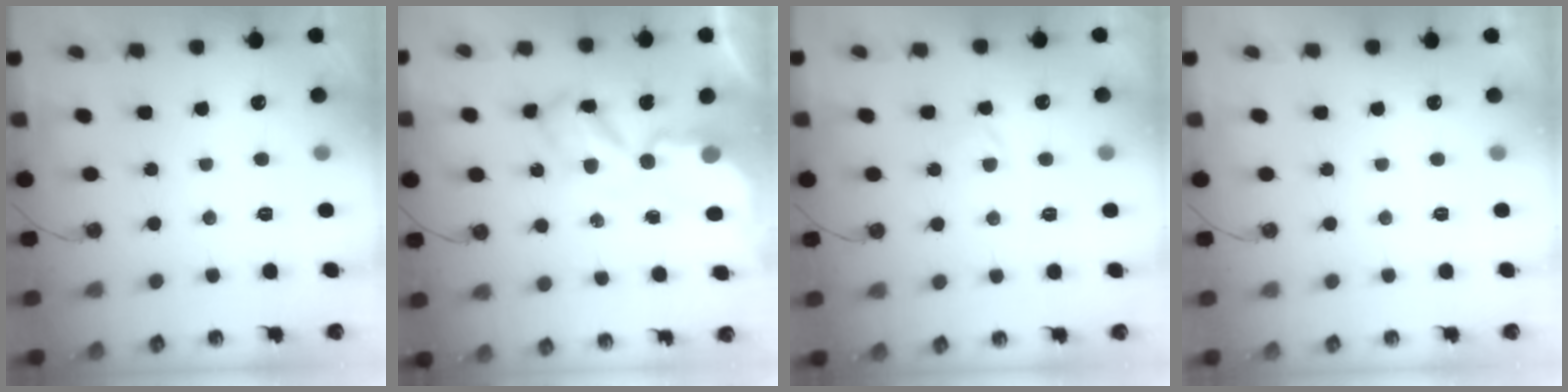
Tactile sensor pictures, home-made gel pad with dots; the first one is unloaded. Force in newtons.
{"total": 7.5, "press": 7.5, "slide": 0.6}
{"total": 2.3, "press": 2.2, "slide": 0.3}
{"total": 0.0}